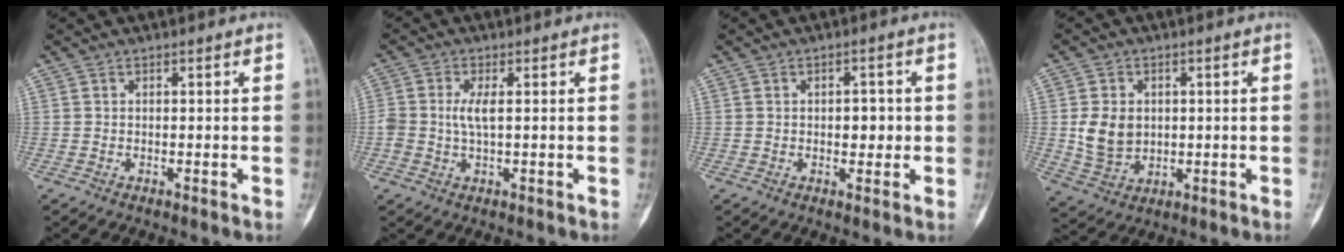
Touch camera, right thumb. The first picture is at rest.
{"total": 3.2, "force": [0.2, 1.1, 3.0], "torque": [-0.080, 0.005, 0.005]}
{"total": 3.5, "force": [-0.1, 2.2, 2.7], "torque": [-0.022, 0.003, -0.001]}
{"total": 7.7, "force": [0.6, 6.0, 4.7], "torque": [-0.070, -0.006, 0.023]}